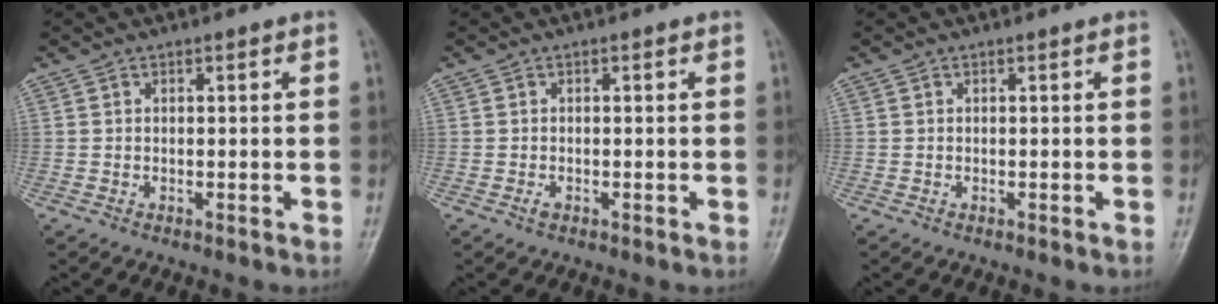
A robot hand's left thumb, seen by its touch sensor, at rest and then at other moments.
{"total": 0.9, "force": [-0.3, 0.6, 0.6], "torque": [-0.010, -0.002, -0.007]}
{"total": 0.0}